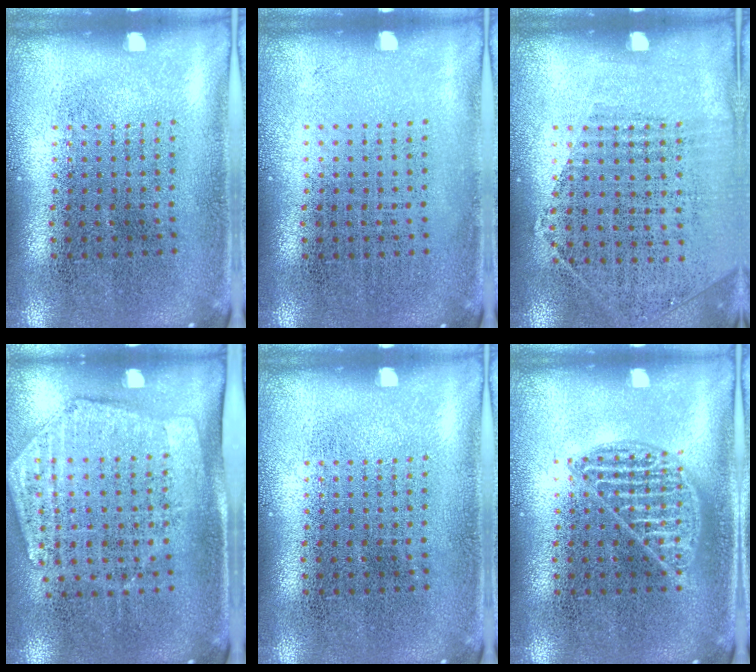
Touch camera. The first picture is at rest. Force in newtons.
{"total": 0.0}
{"total": 1.2, "press": 1.0, "slide": 0.6}
{"total": 1.9, "press": 1.6, "slide": 1.1}
{"total": 0.0}
{"total": 1.8, "press": 1.8, "slide": 0.3}